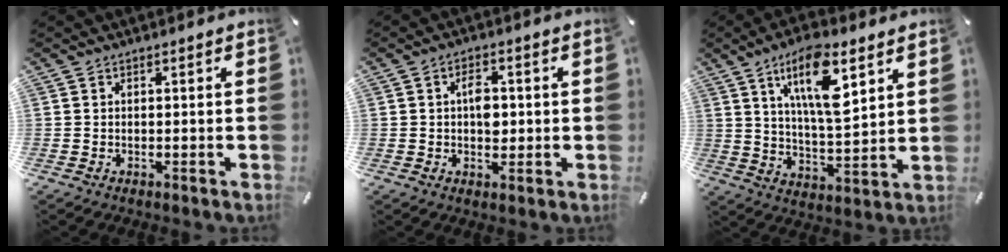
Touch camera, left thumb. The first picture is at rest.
{"total": 5.1, "force": [0.3, 3.3, 3.9], "torque": [-0.051, 0.000, -0.001]}
{"total": 14.6, "force": [7.8, 4.7, 11.4], "torque": [-0.211, -0.022, 0.129]}